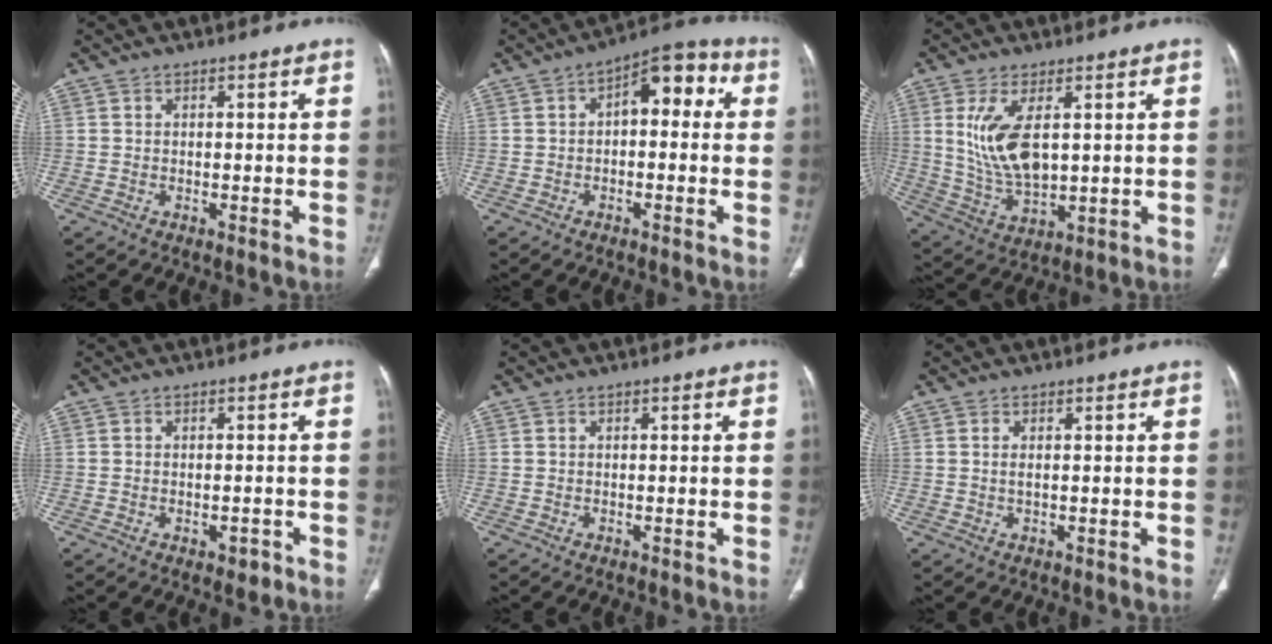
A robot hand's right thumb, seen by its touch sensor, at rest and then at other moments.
{"total": 9.2, "force": [1.2, 4.9, 7.7], "torque": [-0.075, 0.032, 0.005]}
{"total": 11.5, "force": [2.7, 5.3, 9.8], "torque": [-0.196, -0.018, 0.069]}
{"total": 2.2, "force": [-1.0, 1.4, 1.5], "torque": [-0.016, 0.009, -0.006]}
{"total": 0.0}
{"total": 1.1, "force": [0.2, 0.4, 1.0], "torque": [-0.026, 0.001, 0.007]}